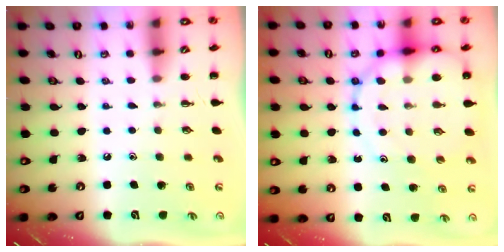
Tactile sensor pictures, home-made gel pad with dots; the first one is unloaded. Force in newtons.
{"total": 14.7, "press": 14.4, "slide": 2.9}